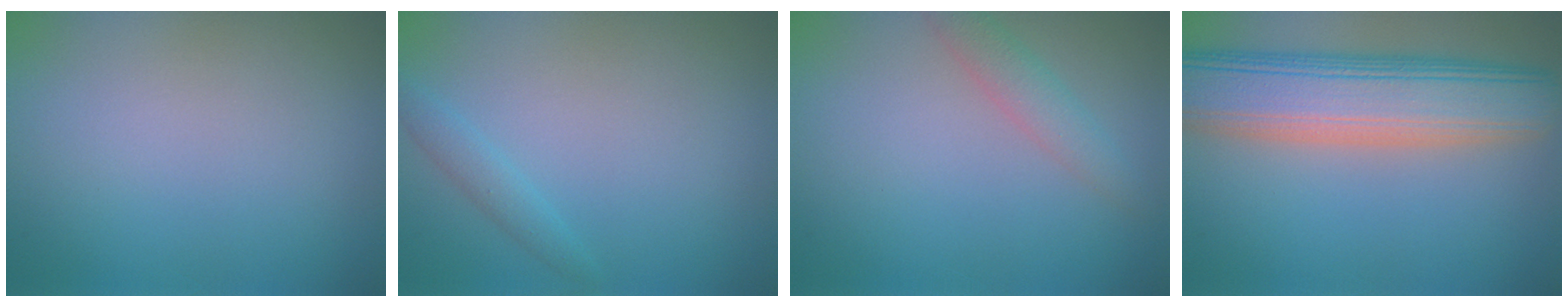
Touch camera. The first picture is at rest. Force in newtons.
{"total": 1.3, "press": 1.3, "slide": 0.1}
{"total": 2.1, "press": 2.1, "slide": 0.1}
{"total": 9.7, "press": 9.7, "slide": 0.6}